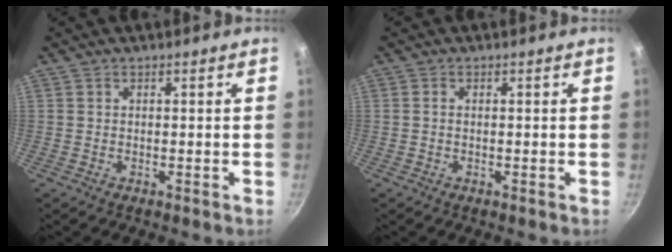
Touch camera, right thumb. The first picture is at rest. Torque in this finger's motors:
{"motor_torque": [-0.08, -0.08, -0.18, -0.18, 0.06]}